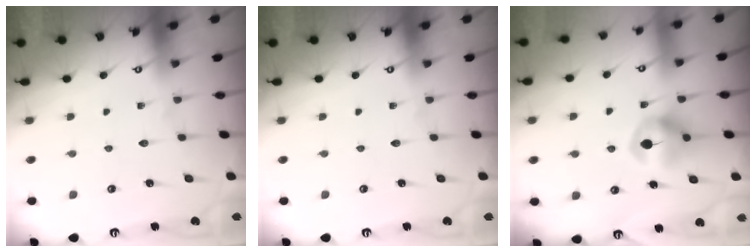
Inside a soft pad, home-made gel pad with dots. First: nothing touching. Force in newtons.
{"total": 0.0}
{"total": 7.4, "press": 7.4, "slide": 0.5}